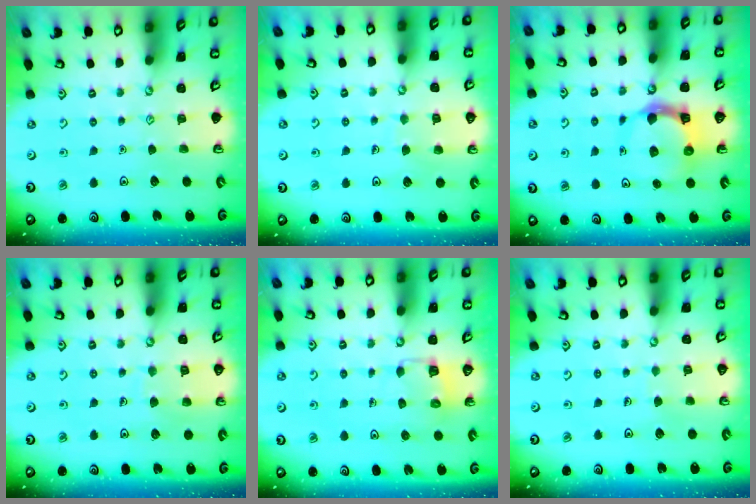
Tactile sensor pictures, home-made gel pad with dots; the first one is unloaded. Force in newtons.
{"total": 5.8, "press": 5.7, "slide": 0.6}
{"total": 8.7, "press": 8.6, "slide": 1.2}
{"total": 7.8, "press": 7.7, "slide": 0.5}
{"total": 5.2, "press": 5.2, "slide": 0.4}
{"total": 3.3, "press": 3.3, "slide": 0.2}